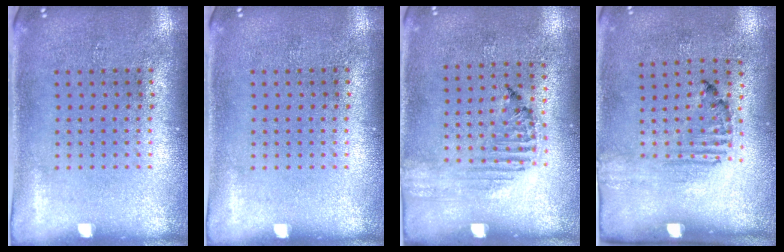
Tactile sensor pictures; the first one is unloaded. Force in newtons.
{"total": 0.0}
{"total": 1.2, "press": 1.2, "slide": 0.2}
{"total": 1.6, "press": 1.1, "slide": 1.2}